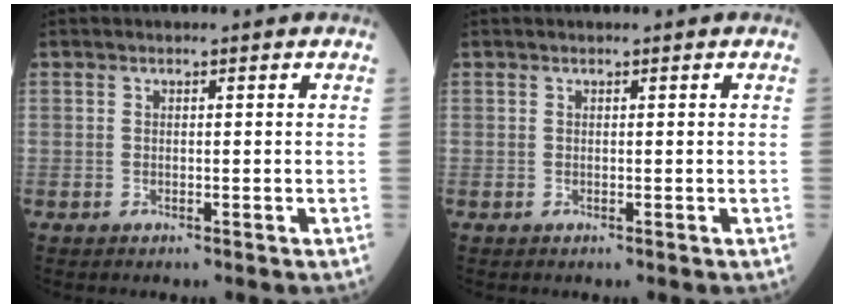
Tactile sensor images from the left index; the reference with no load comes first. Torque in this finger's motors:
{"motor_torque": [0.07, 0.27, -0.11, 0.01]}